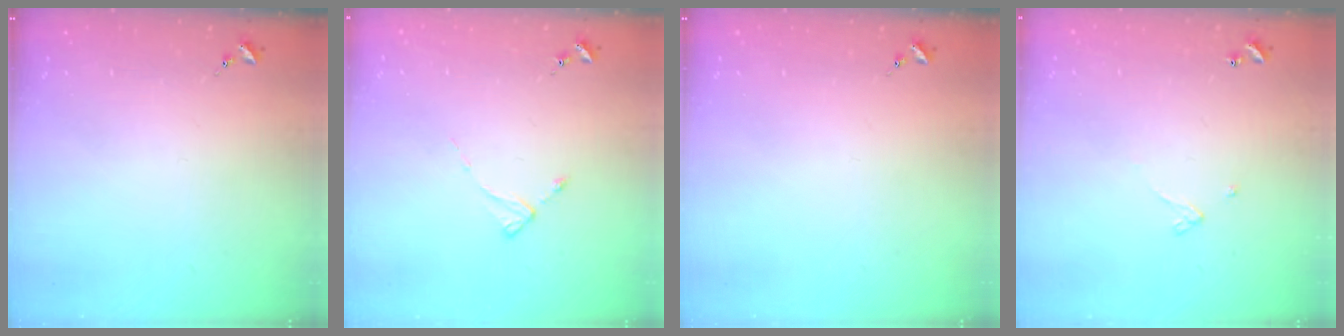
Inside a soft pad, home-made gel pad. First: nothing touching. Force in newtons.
{"total": 2.0, "press": 2.0, "slide": 0.3}
{"total": 0.0}
{"total": 2.4, "press": 2.4, "slide": 0.2}